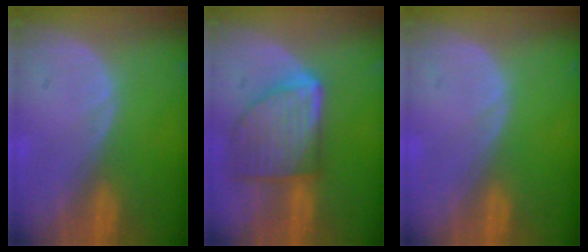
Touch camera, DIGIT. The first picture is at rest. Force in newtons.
{"total": 9.3, "press": 9.3, "slide": 0.5}
{"total": 0.0}